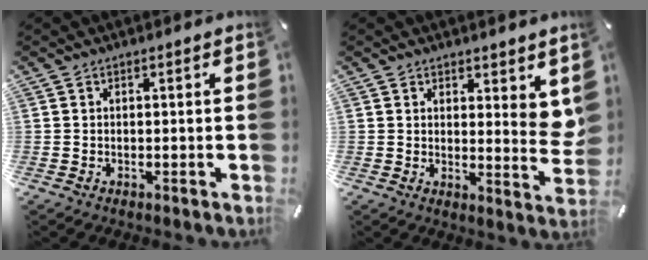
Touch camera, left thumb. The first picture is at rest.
{"total": 5.8, "force": [3.6, 2.6, 3.8], "torque": [-0.029, -0.035, 0.060]}